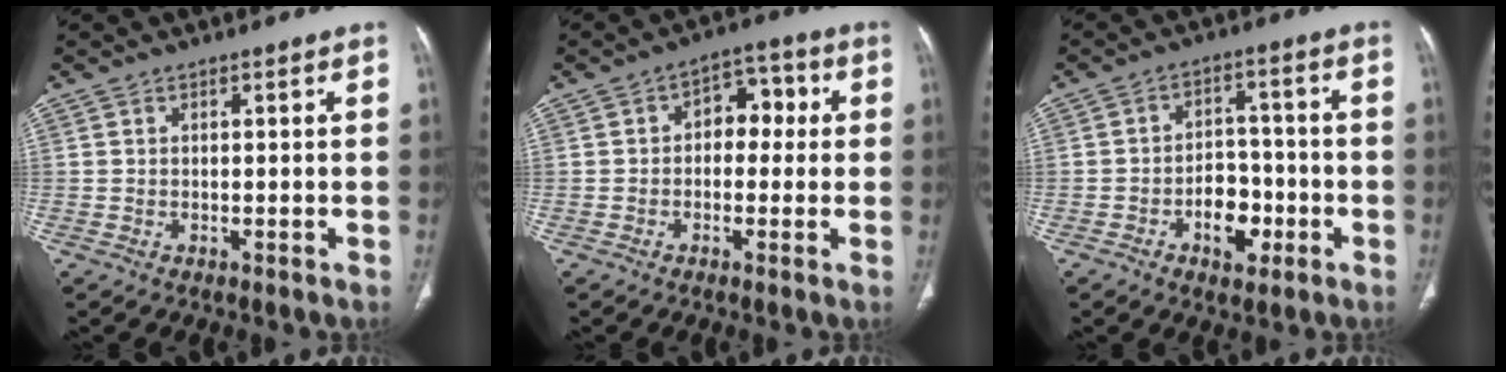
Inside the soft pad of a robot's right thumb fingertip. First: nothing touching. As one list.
[{"total": 7.0, "force": [0.6, 4.8, 5.1], "torque": [-0.034, 0.025, 0.000]}, {"total": 7.8, "force": [-3.2, 5.1, 5.0], "torque": [-0.046, 0.030, -0.050]}]